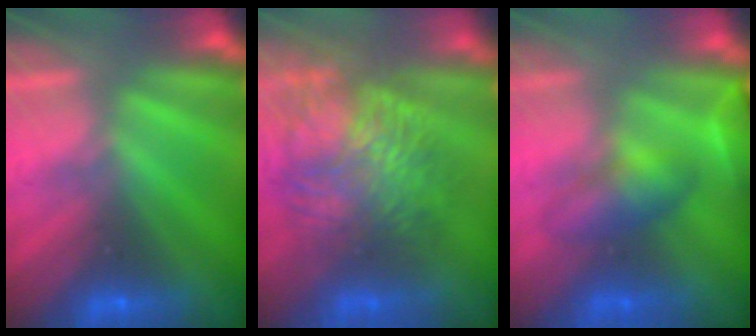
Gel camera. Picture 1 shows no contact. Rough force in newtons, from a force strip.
{"total": 9.7}
{"total": 4.7}